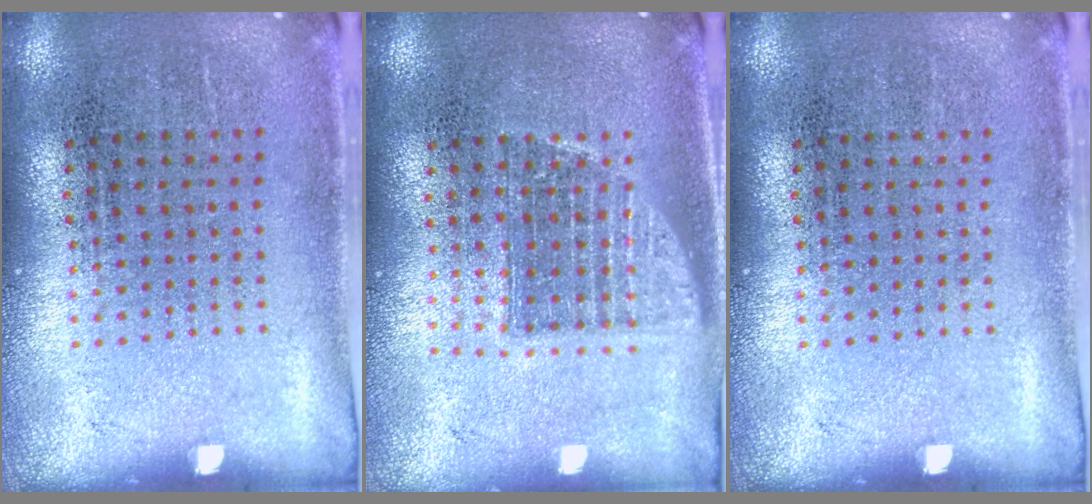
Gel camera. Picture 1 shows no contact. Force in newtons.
{"total": 1.3, "press": 1.1, "slide": 0.8}
{"total": 0.0}